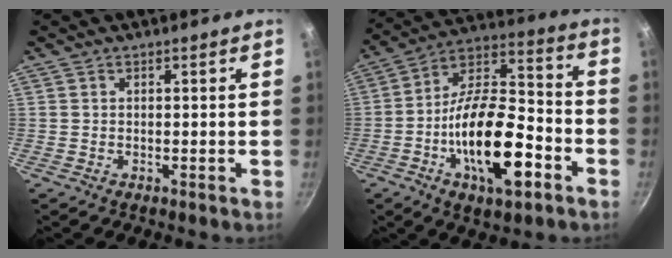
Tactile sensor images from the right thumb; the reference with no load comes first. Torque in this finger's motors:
{"motor_torque": [0.96, 1.56, 2.11, -0.66, 0.57]}